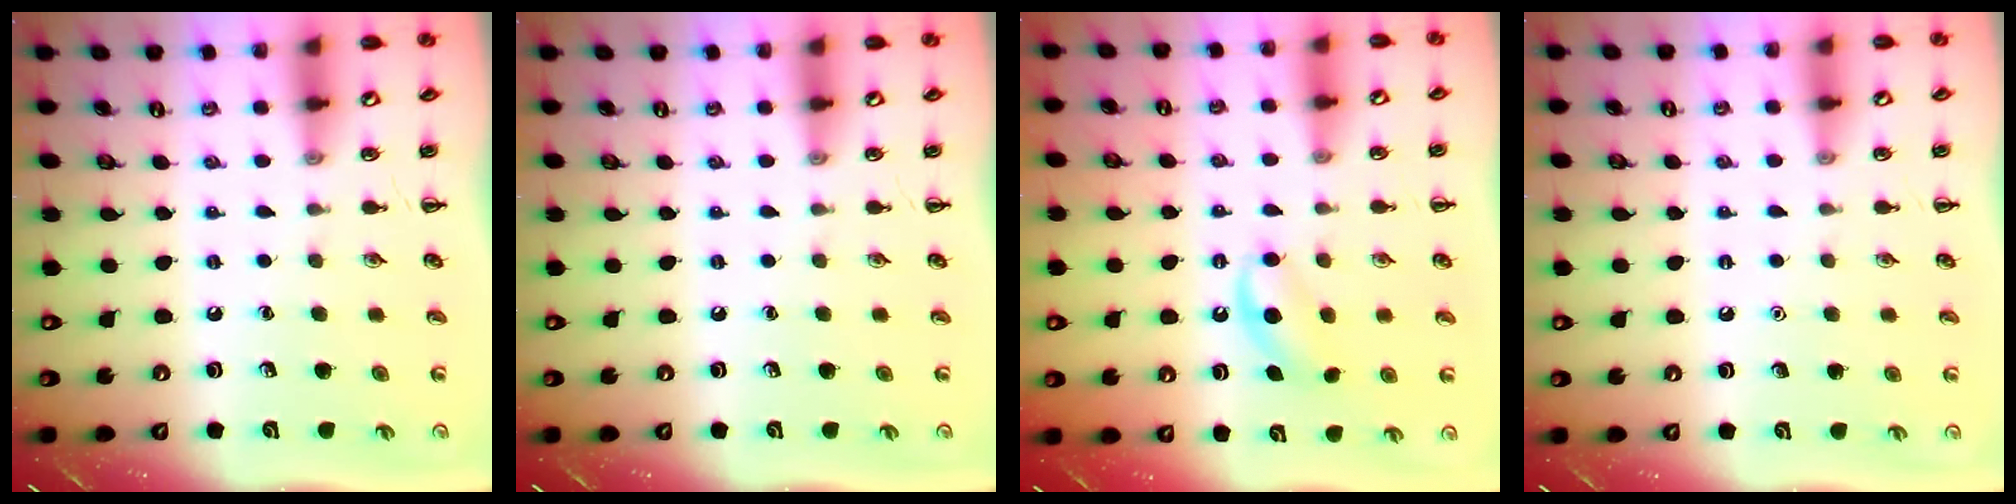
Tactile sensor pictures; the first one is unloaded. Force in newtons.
{"total": 0.0}
{"total": 5.5, "press": 5.3, "slide": 1.6}
{"total": 1.6, "press": 1.6, "slide": 0.1}